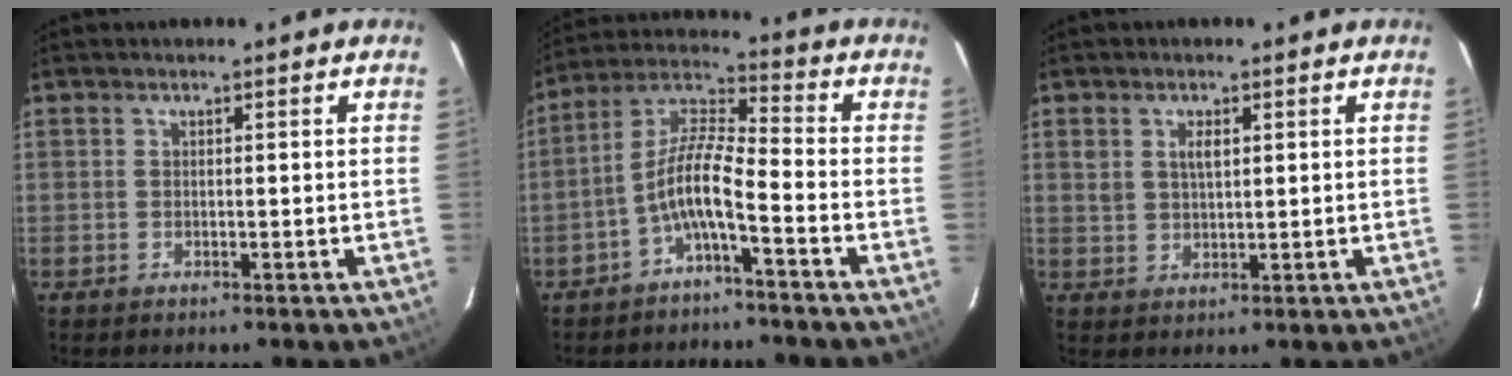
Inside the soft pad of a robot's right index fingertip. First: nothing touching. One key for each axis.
{"total": 8.2, "fx": -4.0, "fy": 1.2, "fz": 7.0, "tx": -0.162, "ty": 0.016, "tz": -0.079}
{"total": 2.9, "fx": 1.1, "fy": 1.7, "fz": 2.2, "tx": -0.039, "ty": 0.004, "tz": 0.021}